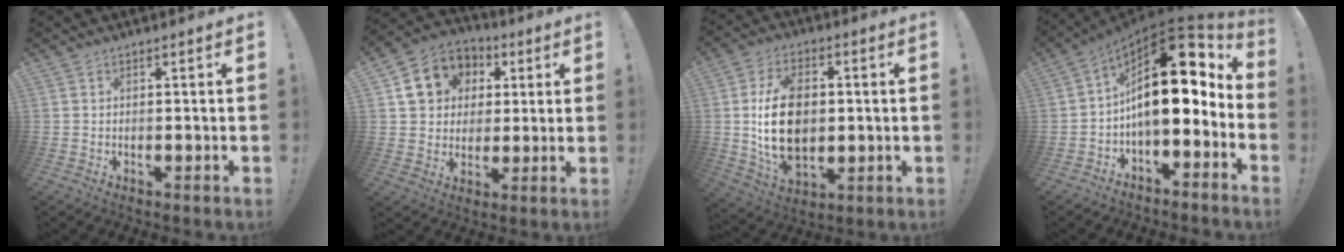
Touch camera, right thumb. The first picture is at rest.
{"total": 13.0, "force": [4.1, 11.1, 5.4], "torque": [-0.073, -0.012, 0.086]}
{"total": 18.3, "force": [0.5, 12.6, 13.3], "torque": [-0.234, -0.001, 0.012]}
{"total": 19.3, "force": [3.7, 8.3, 17.1], "torque": [-0.290, -0.028, 0.061]}